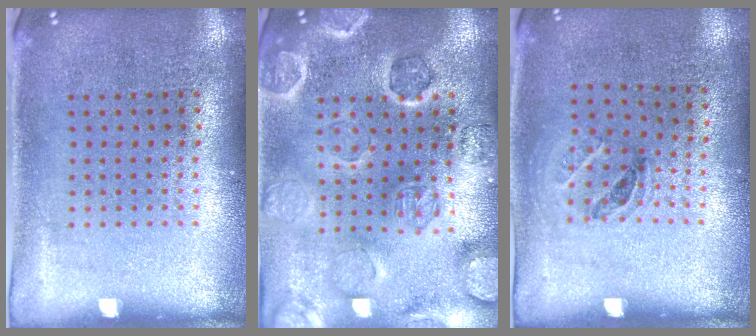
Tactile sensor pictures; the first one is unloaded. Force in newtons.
{"total": 2.5, "press": 2.5, "slide": 0.4}
{"total": 1.1, "press": 0.7, "slide": 0.9}